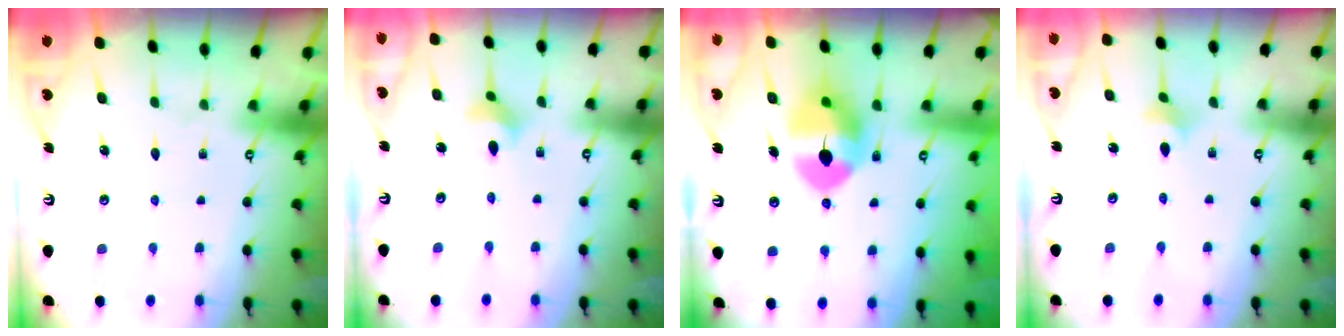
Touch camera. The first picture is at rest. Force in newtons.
{"total": 4.3, "press": 4.2, "slide": 0.9}
{"total": 9.7, "press": 9.7, "slide": 1.2}
{"total": 2.8, "press": 2.8, "slide": 0.6}